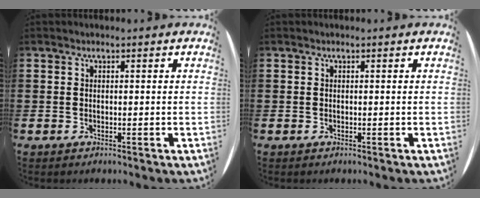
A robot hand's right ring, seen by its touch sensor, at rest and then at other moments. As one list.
[{"total": 0.0}]